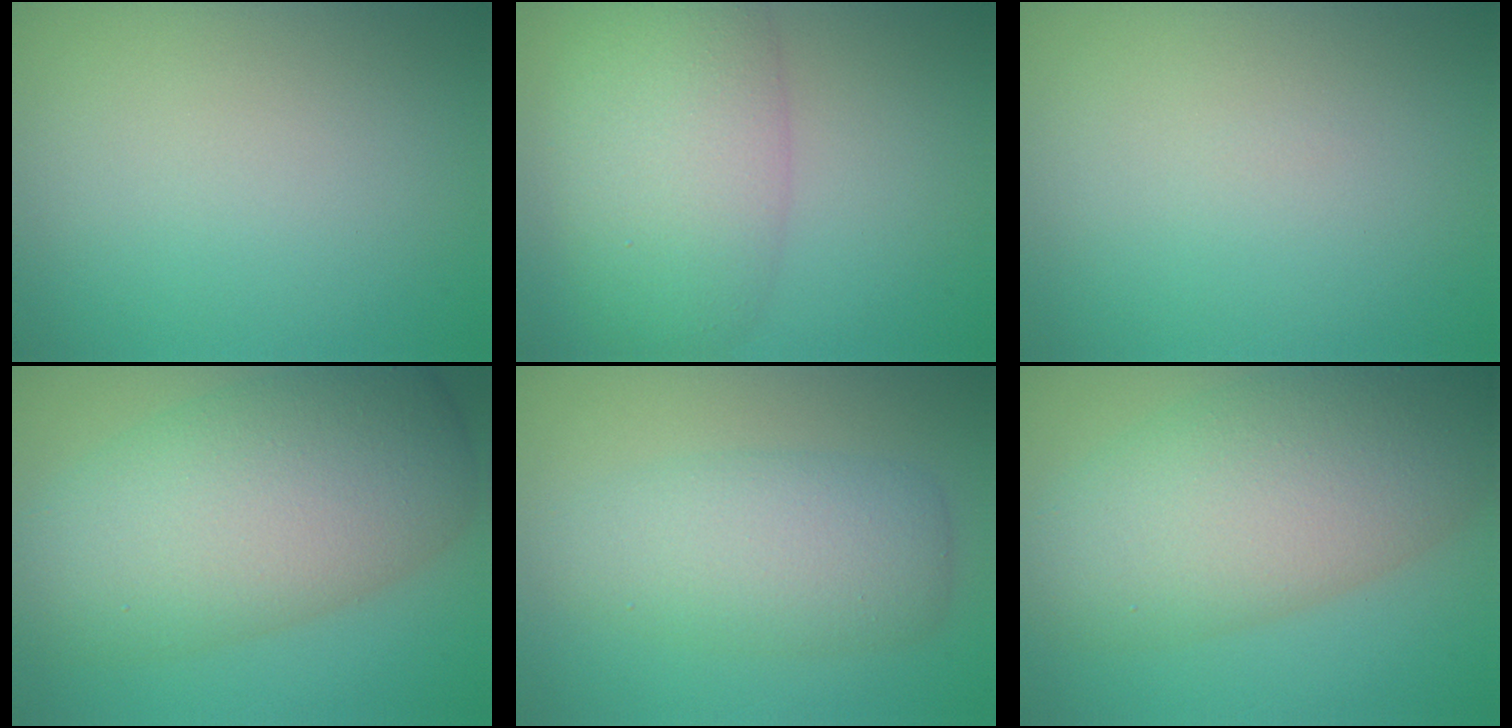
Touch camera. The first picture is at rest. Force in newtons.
{"total": 7.8, "press": 7.8, "slide": 0.2}
{"total": 0.0}
{"total": 11.1, "press": 11.0, "slide": 0.5}
{"total": 5.2, "press": 5.2, "slide": 0.0}
{"total": 9.9, "press": 9.9, "slide": 0.6}